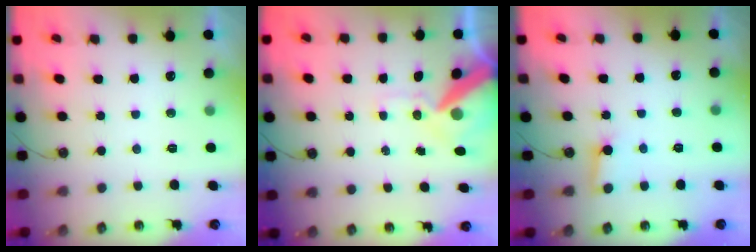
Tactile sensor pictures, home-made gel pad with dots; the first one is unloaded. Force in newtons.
{"total": 13.4, "press": 13.2, "slide": 1.8}
{"total": 2.9, "press": 2.9, "slide": 0.2}